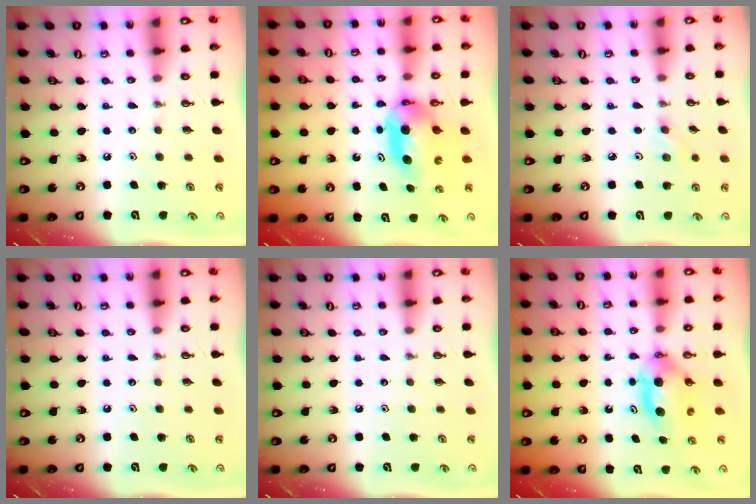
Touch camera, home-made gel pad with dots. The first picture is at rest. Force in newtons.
{"total": 9.3, "press": 5.2, "slide": 7.7}
{"total": 2.1, "press": 2.0, "slide": 0.5}
{"total": 0.0}
{"total": 0.0}
{"total": 7.0, "press": 6.1, "slide": 3.4}